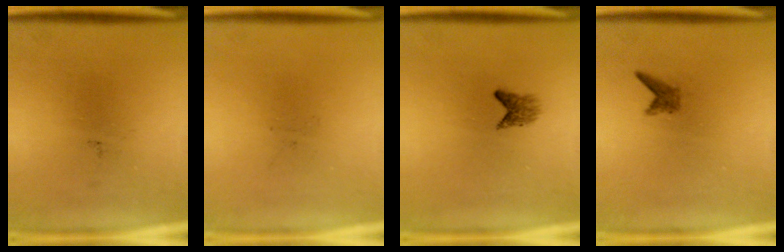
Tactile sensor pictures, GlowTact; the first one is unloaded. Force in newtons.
{"total": 0.0}
{"total": 1.8}
{"total": 1.2}